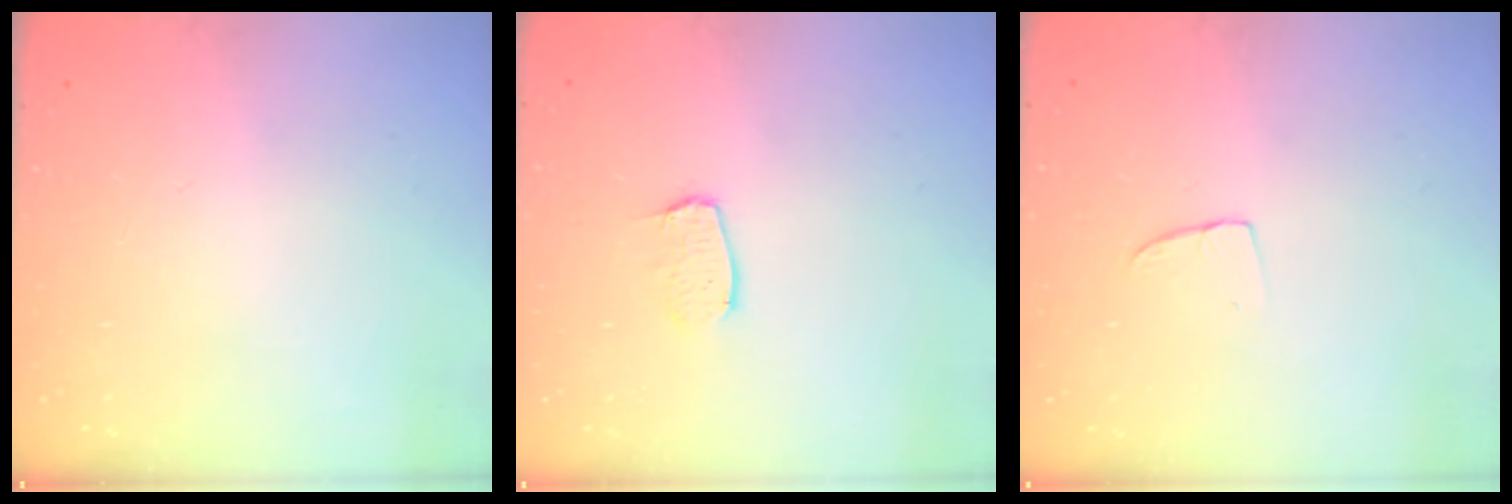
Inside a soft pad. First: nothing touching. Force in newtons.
{"total": 6.0, "press": 6.0, "slide": 0.3}
{"total": 2.9, "press": 2.9, "slide": 0.2}